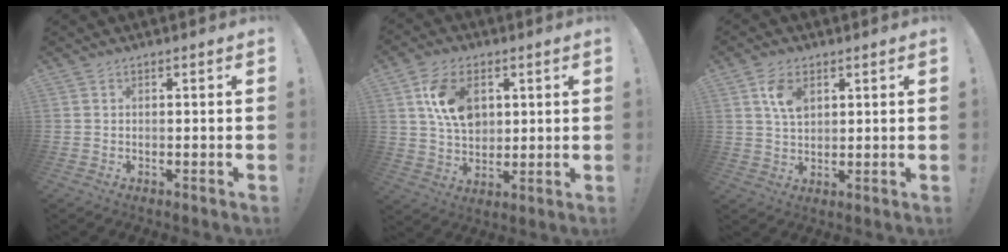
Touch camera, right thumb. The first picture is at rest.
{"total": 12.8, "force": [4.1, 8.9, 8.2], "torque": [-0.141, -0.001, 0.078]}
{"total": 7.0, "force": [2.8, 4.3, 4.7], "torque": [-0.073, -0.006, 0.051]}